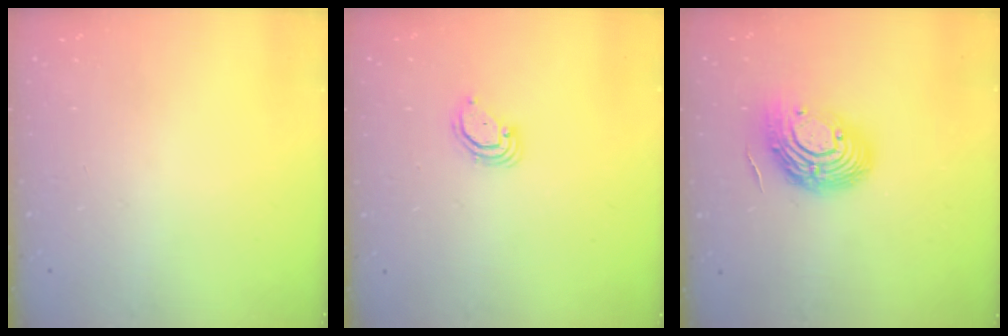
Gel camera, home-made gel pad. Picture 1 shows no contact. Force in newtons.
{"total": 2.9, "press": 2.9, "slide": 0.2}
{"total": 14.4, "press": 14.3, "slide": 1.2}